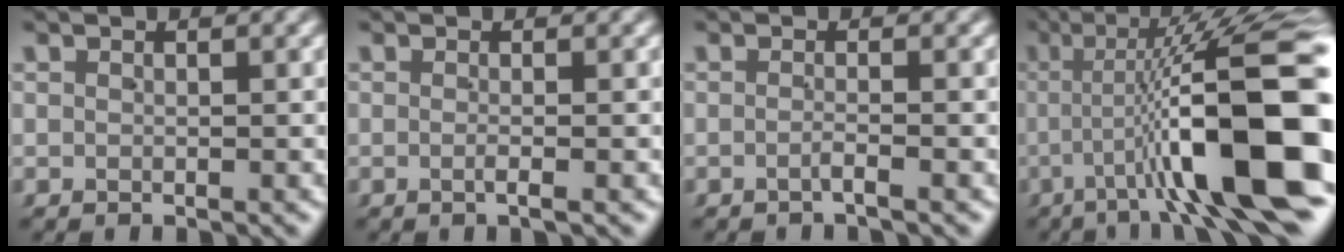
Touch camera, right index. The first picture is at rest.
{"total": 1.1, "force": [-0.7, -0.1, 0.9], "torque": [-0.021, -0.001, -0.013]}
{"total": 1.1, "force": [-1.0, -0.2, 0.5], "torque": [-0.013, 0.000, -0.022]}
{"total": 16.1, "force": [-0.6, 4.6, 15.4], "torque": [-0.204, -0.003, -0.012]}